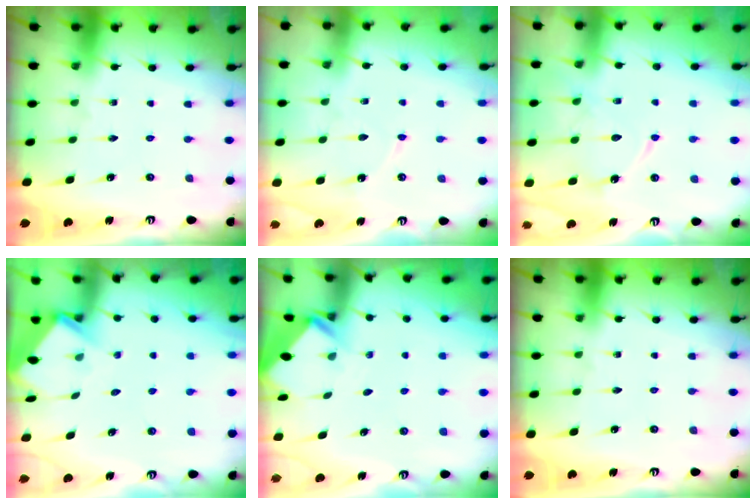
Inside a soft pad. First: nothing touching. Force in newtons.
{"total": 5.3, "press": 5.3, "slide": 0.4}
{"total": 12.5, "press": 12.4, "slide": 1.1}
{"total": 3.8, "press": 3.8, "slide": 0.1}
{"total": 2.7, "press": 2.7, "slide": 0.2}
{"total": 0.0}